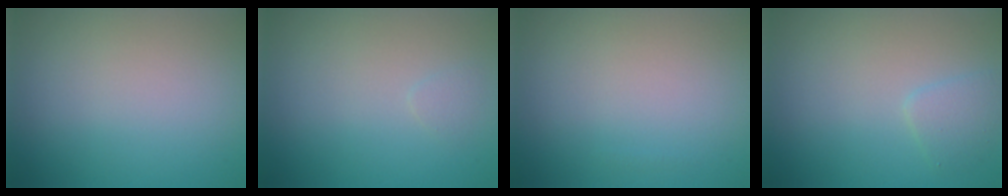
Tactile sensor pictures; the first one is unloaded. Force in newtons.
{"total": 0.6, "press": 0.6, "slide": 0.1}
{"total": 0.0}
{"total": 1.6, "press": 1.6, "slide": 0.1}